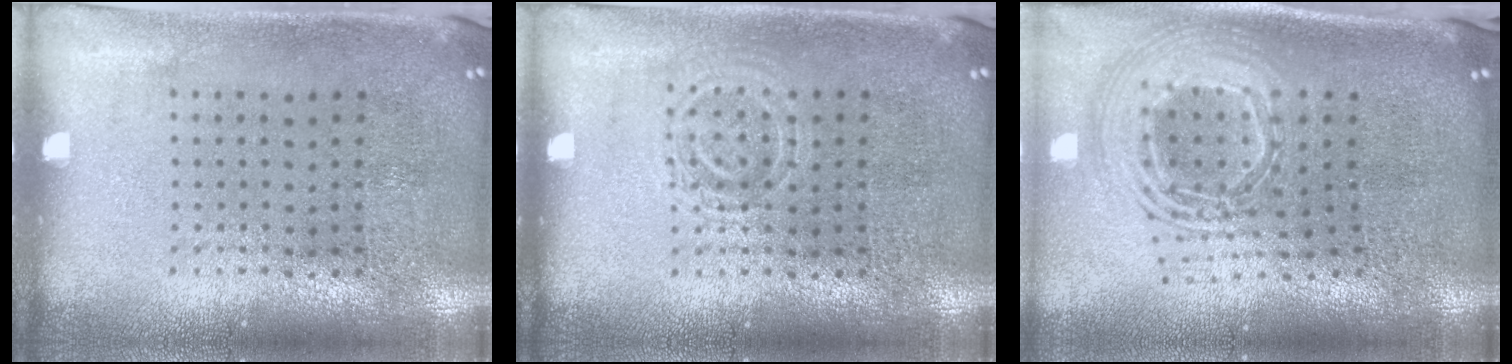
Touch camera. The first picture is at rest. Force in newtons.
{"total": 1.6, "press": 1.5, "slide": 0.4}
{"total": 2.6, "press": 1.9, "slide": 1.8}